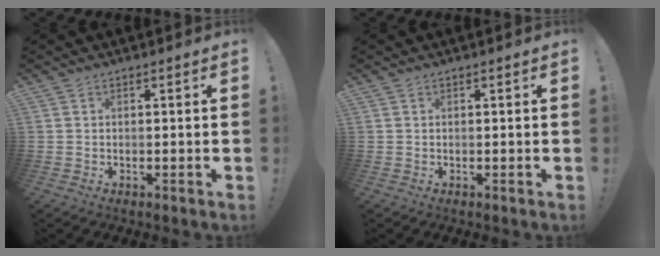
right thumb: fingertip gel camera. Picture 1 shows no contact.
{"total": 0.0}